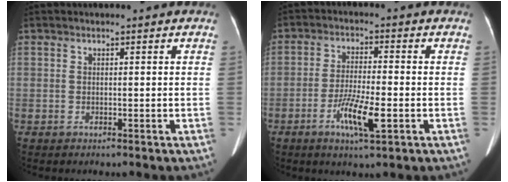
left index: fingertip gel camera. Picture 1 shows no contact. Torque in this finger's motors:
{"motor_torque": [0.17, 0.04, 0.14, 0.04]}